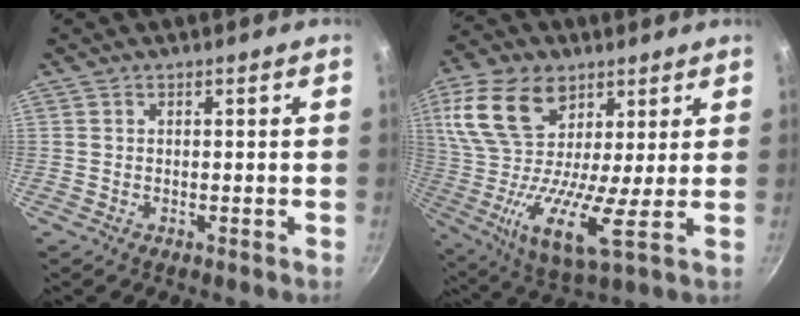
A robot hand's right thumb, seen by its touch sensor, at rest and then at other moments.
{"total": 20.8, "force": [8.3, 11.1, 15.5], "torque": [-0.306, -0.018, 0.141]}